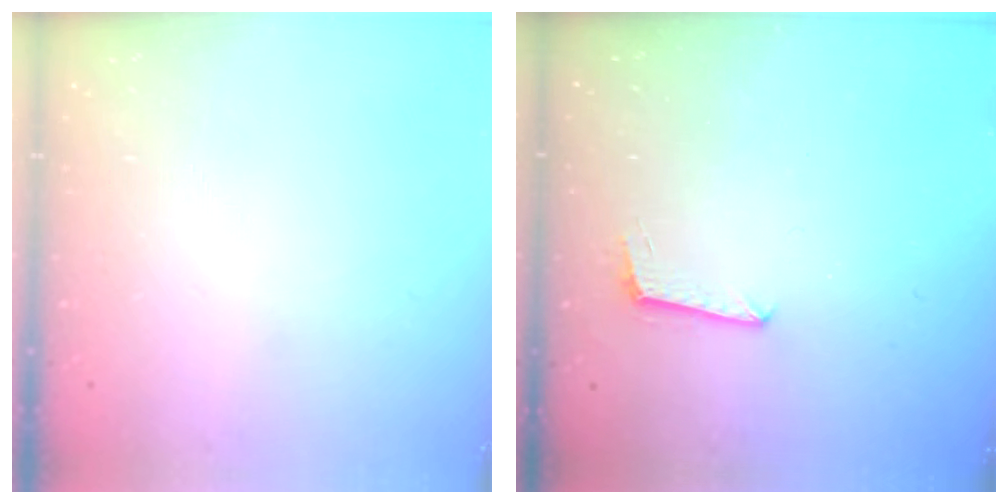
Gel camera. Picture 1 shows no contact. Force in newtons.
{"total": 5.8, "press": 5.7, "slide": 0.5}